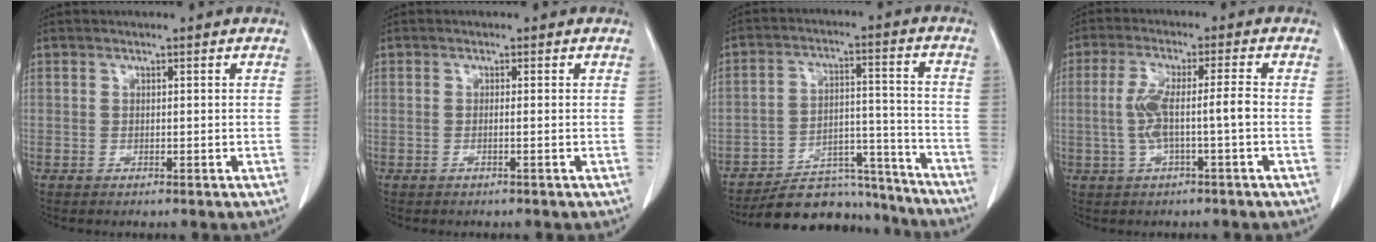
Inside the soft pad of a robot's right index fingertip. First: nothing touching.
{"total": 0.6, "force": [-0.2, -0.3, 0.4], "torque": [-0.001, 0.003, -0.009]}
{"total": 13.9, "force": [-13.2, 4.1, 1.2], "torque": [0.009, 0.057, -0.195]}
{"total": 6.3, "force": [-0.9, 0.2, 6.2], "torque": [-0.129, 0.015, -0.014]}